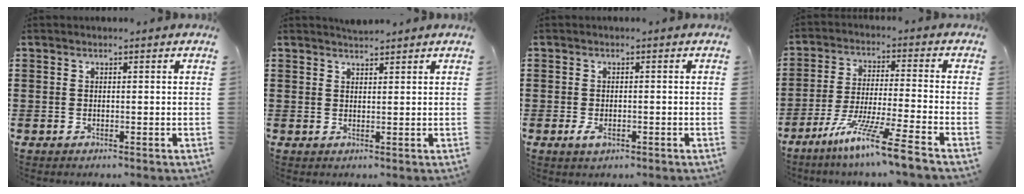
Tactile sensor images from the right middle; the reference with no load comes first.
{"total": 1.6, "force": [1.5, 0.1, 0.0], "torque": [-0.005, 0.003, 0.030]}
{"total": 1.9, "force": [-0.8, 0.9, 1.5], "torque": [-0.043, -0.009, -0.019]}
{"total": 9.5, "force": [-7.5, -0.7, 5.8], "torque": [-0.119, -0.014, -0.150]}